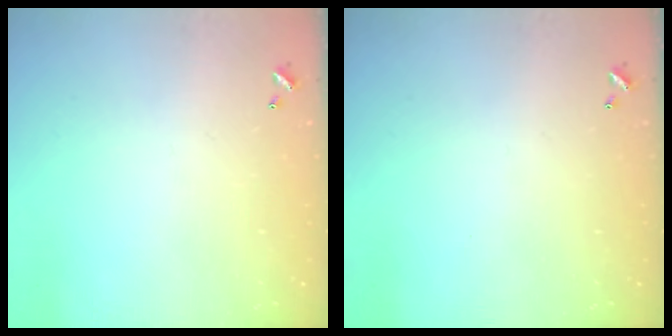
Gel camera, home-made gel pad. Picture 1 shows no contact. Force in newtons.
{"total": 0.0}